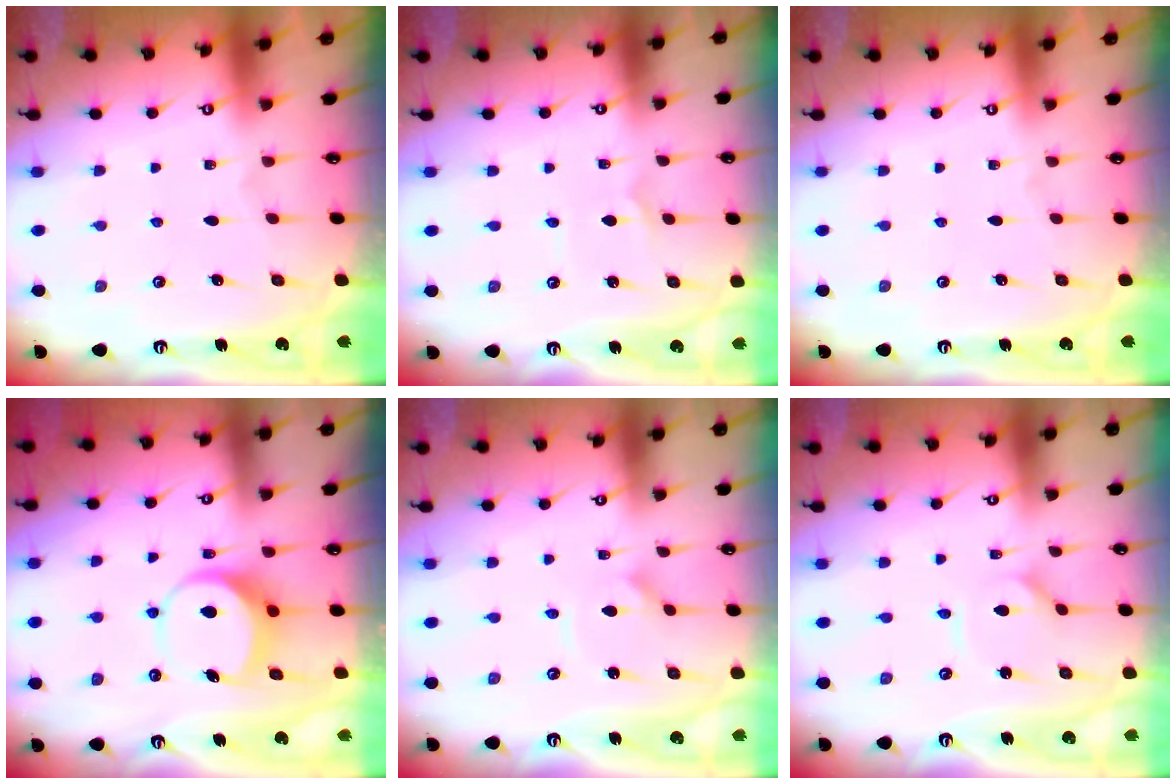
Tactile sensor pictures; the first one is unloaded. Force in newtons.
{"total": 1.1, "press": 1.1, "slide": 0.1}
{"total": 0.0}
{"total": 7.0, "press": 7.0, "slide": 0.9}
{"total": 3.0, "press": 3.0, "slide": 0.2}
{"total": 1.5, "press": 1.4, "slide": 0.3}